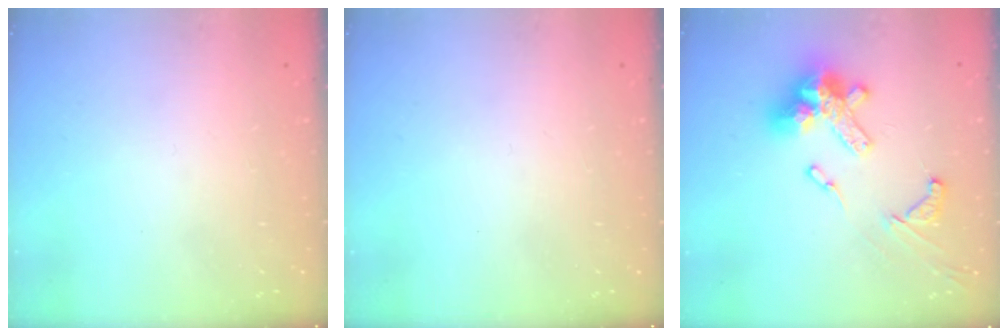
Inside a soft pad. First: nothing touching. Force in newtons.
{"total": 0.0}
{"total": 17.9, "press": 17.7, "slide": 2.1}